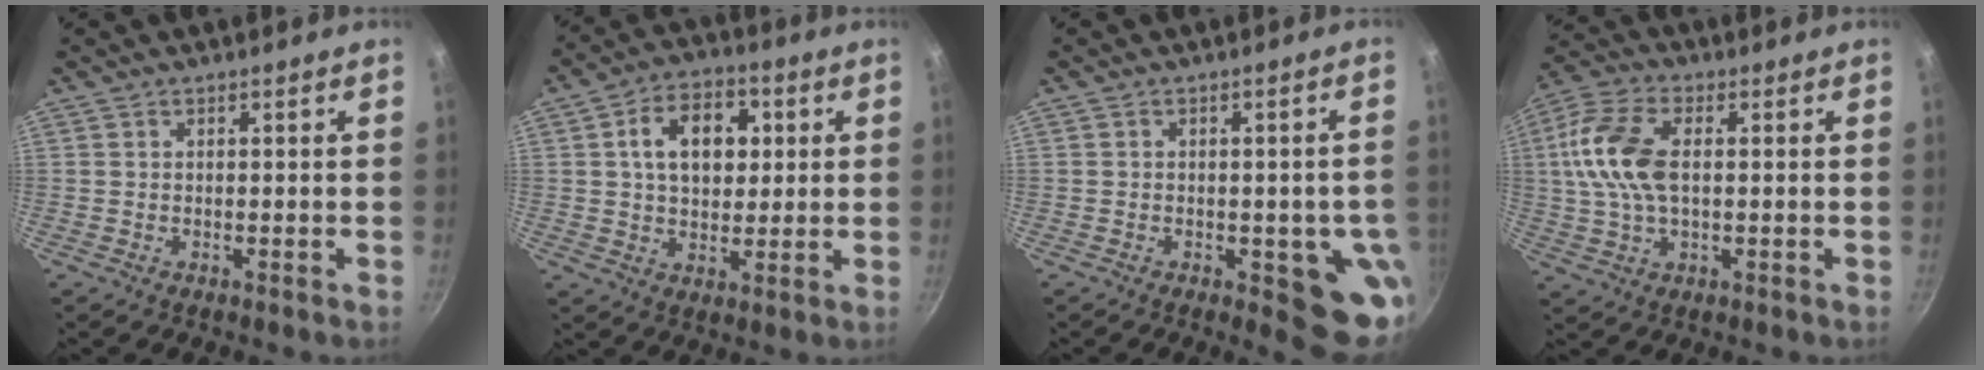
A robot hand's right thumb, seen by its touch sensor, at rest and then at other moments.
{"total": 12.0, "force": [2.6, 8.3, 8.4], "torque": [-0.101, 0.008, 0.033]}
{"total": 10.5, "force": [-2.6, 4.3, 9.3], "torque": [-0.063, 0.000, -0.030]}
{"total": 13.0, "force": [1.4, 7.3, 10.6], "torque": [-0.212, 0.018, 0.013]}